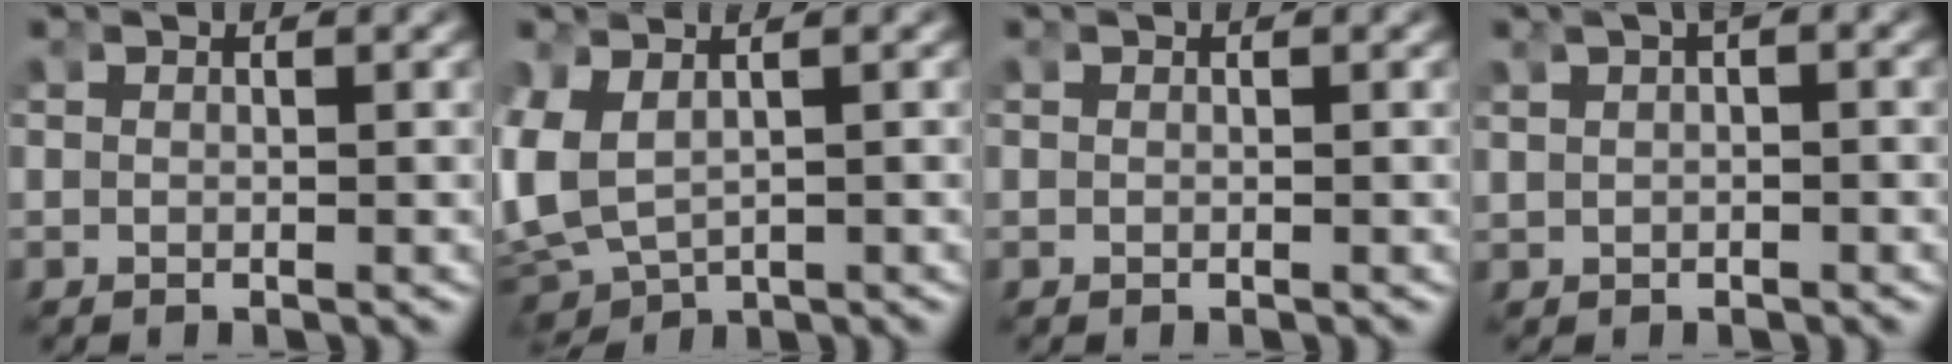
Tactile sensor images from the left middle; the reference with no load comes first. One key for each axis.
{"total": 8.6, "fx": -1.0, "fy": 7.5, "fz": 3.9, "tx": -0.150, "ty": -0.043, "tz": 0.000}
{"total": 0.0}
{"total": 1.8, "fx": 0.5, "fy": 1.0, "fz": 1.4, "tx": -0.020, "ty": 0.011, "tz": 0.007}